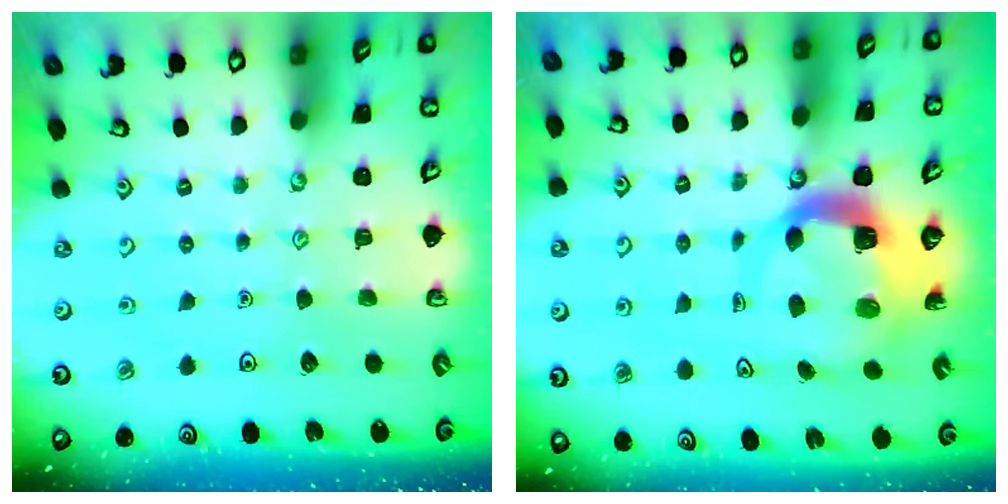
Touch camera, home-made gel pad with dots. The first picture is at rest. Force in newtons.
{"total": 7.8, "press": 7.7, "slide": 1.1}